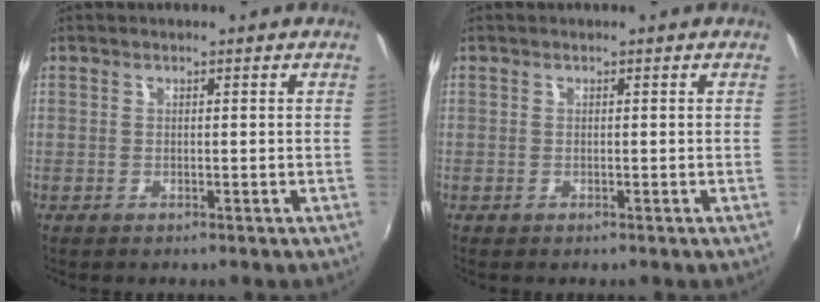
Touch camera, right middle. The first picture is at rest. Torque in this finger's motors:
{"motor_torque": [0.81, -1.33, -0.03, -0.01]}